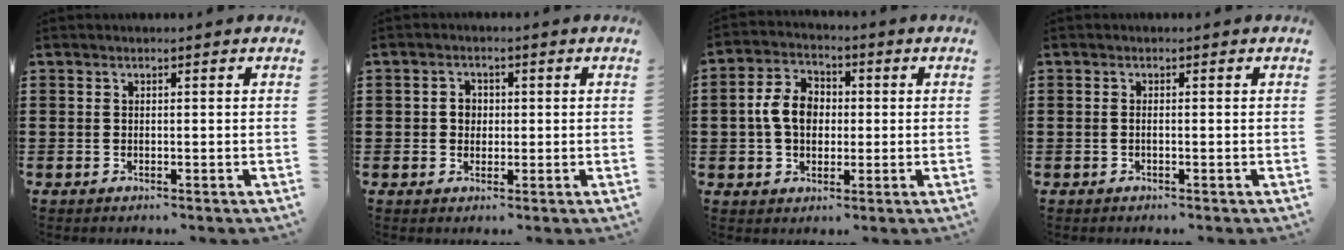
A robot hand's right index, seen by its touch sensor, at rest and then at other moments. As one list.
[{"total": 2.4, "force": [0.0, 2.1, 1.1], "torque": [-0.027, 0.010, -0.003]}, {"total": 7.2, "force": [0.0, 5.3, 4.8], "torque": [-0.121, 0.012, -0.008]}, {"total": 0.6, "force": [-0.3, 0.1, 0.5], "torque": [-0.009, -0.003, -0.005]}]